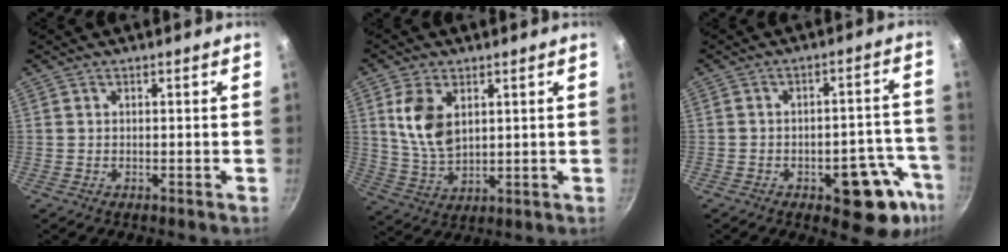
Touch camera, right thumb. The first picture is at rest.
{"total": 9.5, "force": [2.9, 5.7, 7.0], "torque": [-0.129, -0.022, 0.065]}
{"total": 14.0, "force": [-6.5, 6.7, 10.5], "torque": [-0.058, 0.040, -0.080]}